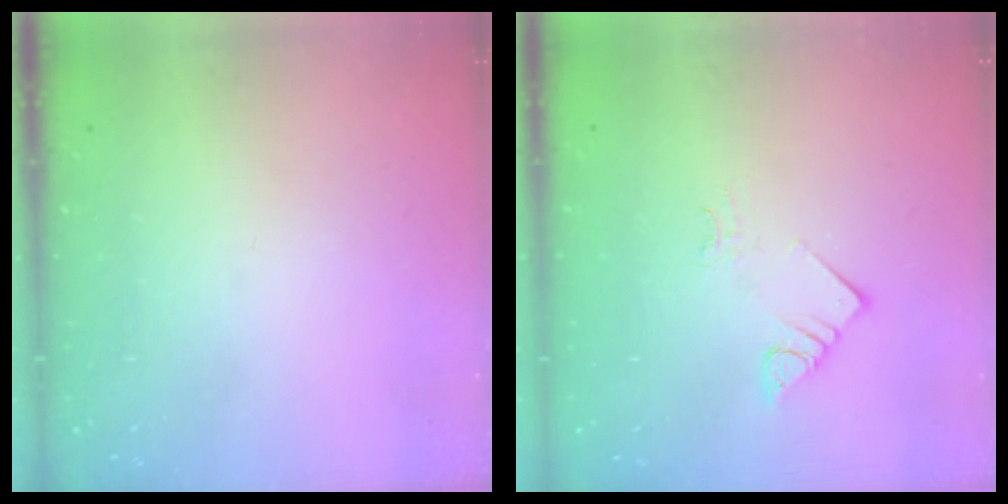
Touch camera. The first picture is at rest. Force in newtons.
{"total": 3.7, "press": 3.7, "slide": 0.3}